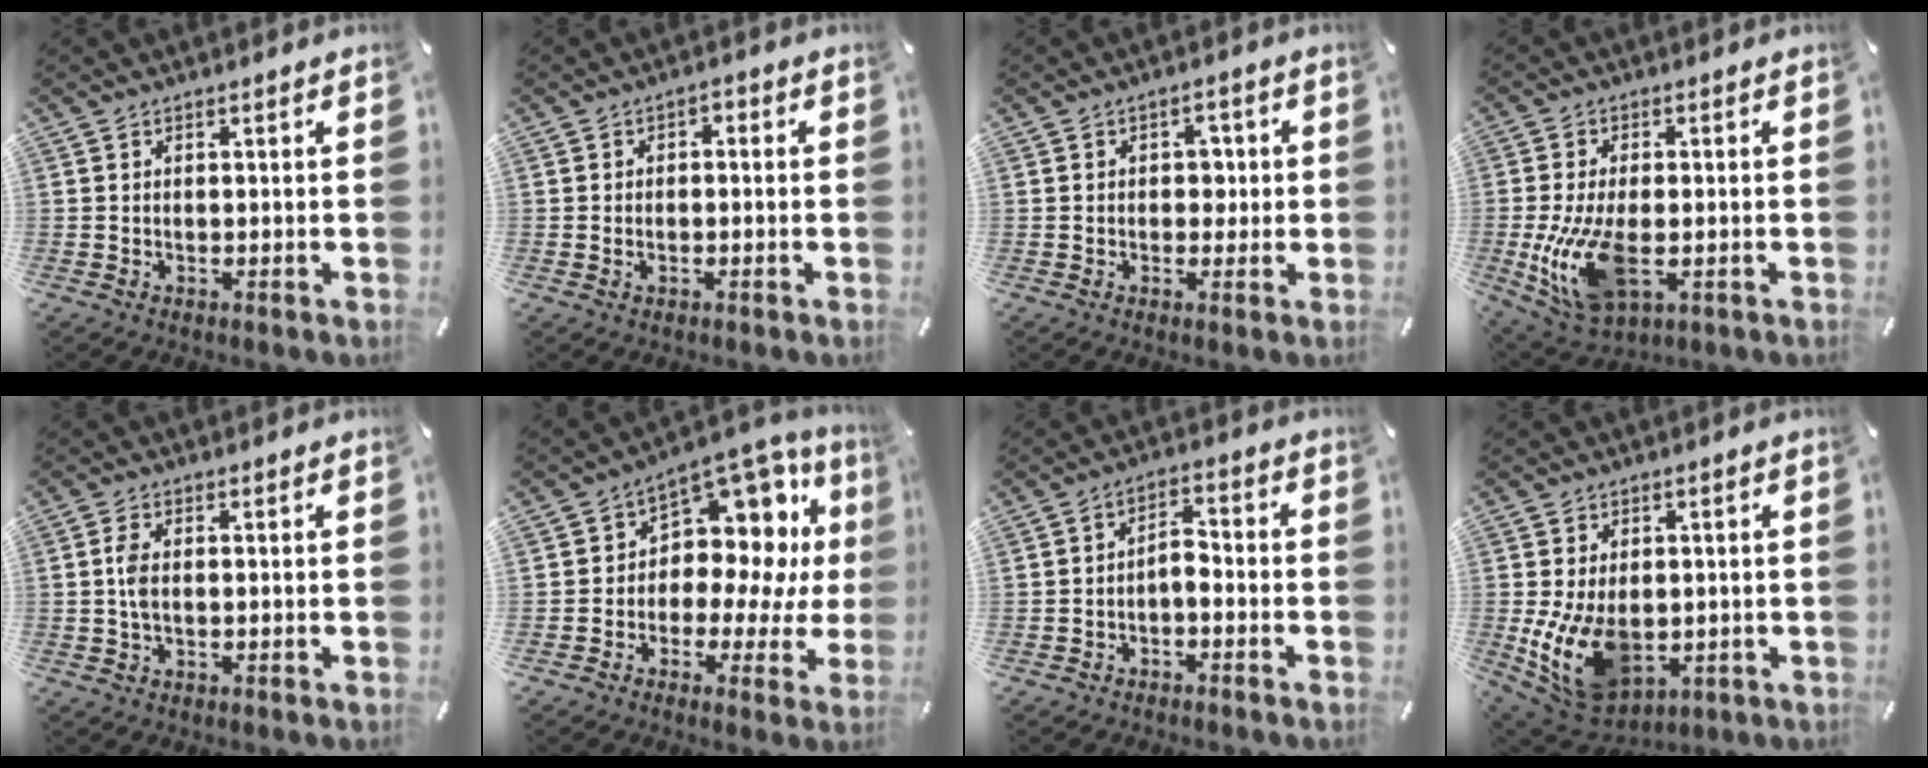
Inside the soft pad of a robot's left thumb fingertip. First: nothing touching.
{"total": 2.2, "force": [-0.9, 1.4, 1.4], "torque": [-0.017, 0.003, -0.021]}
{"total": 3.7, "force": [-0.1, 2.8, 2.4], "torque": [-0.023, 0.001, -0.012]}
{"total": 14.6, "force": [-2.4, 8.0, 11.9], "torque": [-0.258, -0.019, -0.037]}
{"total": 3.5, "force": [0.0, 1.7, 3.1], "torque": [-0.066, 0.002, -0.003]}
{"total": 12.2, "force": [4.1, 8.7, 7.6], "torque": [-0.099, -0.053, 0.074]}
{"total": 4.3, "force": [-2.1, 2.2, 3.0], "torque": [-0.052, 0.018, -0.042]}
{"total": 13.7, "force": [-1.9, 9.5, 9.7], "torque": [-0.186, -0.006, -0.027]}